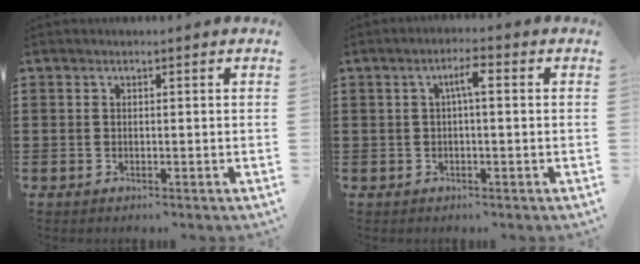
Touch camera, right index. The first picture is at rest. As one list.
[{"total": 3.2, "force": [0.2, 0.6, 3.2], "torque": [-0.061, 0.010, 0.000]}]